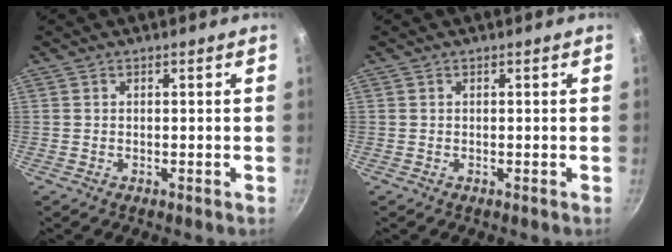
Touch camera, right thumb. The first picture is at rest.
{"total": 0.0}